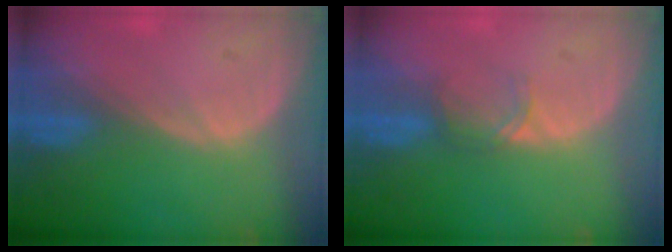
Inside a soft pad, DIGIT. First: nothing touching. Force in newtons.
{"total": 1.9, "press": 1.9, "slide": 0.3}